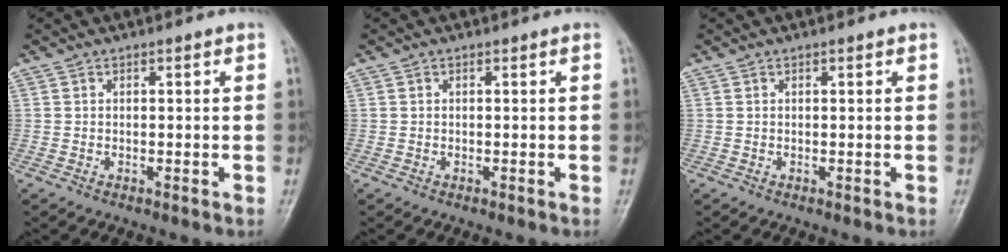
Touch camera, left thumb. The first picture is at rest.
{"total": 0.0}
{"total": 0.6, "force": [0.3, 0.2, 0.5], "torque": [-0.007, 0.000, 0.004]}